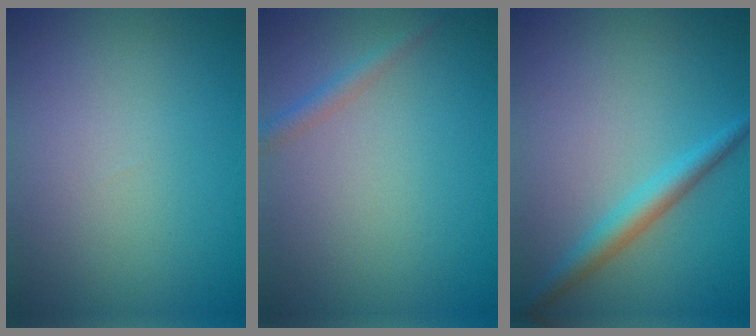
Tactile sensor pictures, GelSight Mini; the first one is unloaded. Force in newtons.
{"total": 1.4, "press": 1.4, "slide": 0.0}
{"total": 2.7, "press": 2.7, "slide": 0.0}